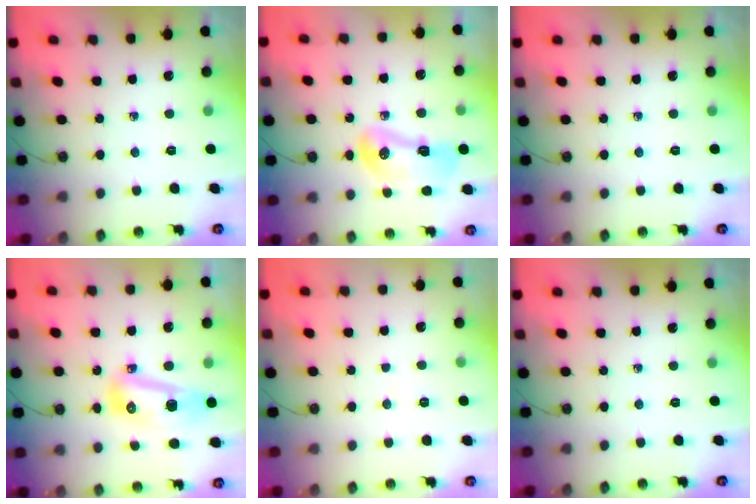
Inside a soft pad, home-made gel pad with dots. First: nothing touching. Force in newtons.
{"total": 14.8, "press": 12.3, "slide": 8.2}
{"total": 0.0}
{"total": 11.9, "press": 11.9, "slide": 1.4}
{"total": 9.9, "press": 3.3, "slide": 9.3}
{"total": 0.0}